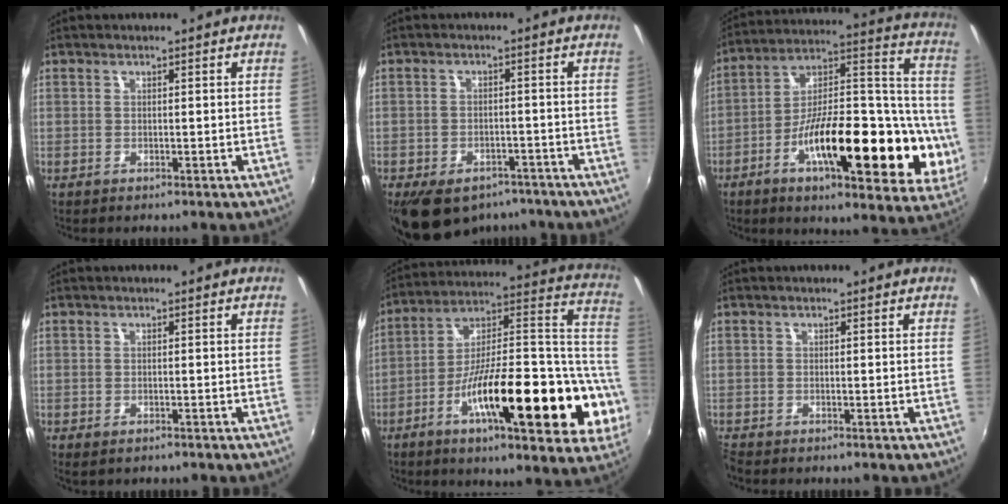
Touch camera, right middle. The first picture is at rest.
{"total": 12.4, "force": [-8.7, 6.9, 5.5], "torque": [-0.119, -0.004, -0.117]}
{"total": 30.3, "force": [-9.4, 10.4, 26.9], "torque": [-0.379, 0.010, -0.139]}
{"total": 1.9, "force": [-1.4, 0.8, 1.0], "torque": [-0.019, -0.009, -0.022]}
{"total": 30.7, "force": [-10.6, 8.4, 27.6], "torque": [-0.383, -0.004, -0.174]}
{"total": 1.7, "force": [-1.6, 0.3, 0.3], "torque": [-0.011, -0.011, -0.035]}